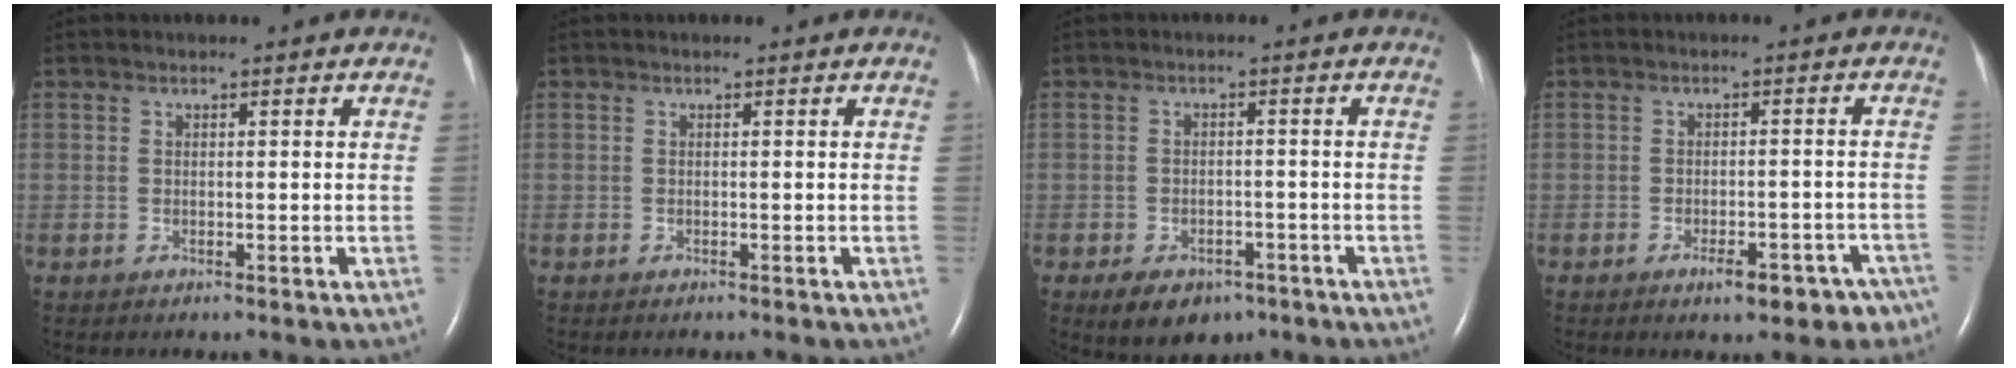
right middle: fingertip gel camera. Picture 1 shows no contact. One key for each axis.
{"total": 0.6, "fx": -0.5, "fy": 0.1, "fz": 0.2, "tx": -0.009, "ty": -0.002, "tz": -0.008}
{"total": 7.1, "fx": -4.6, "fy": 4.4, "fz": 3.3, "tx": -0.053, "ty": 0.003, "tz": -0.061}
{"total": 7.2, "fx": -5.3, "fy": 3.0, "fz": 3.9, "tx": -0.032, "ty": 0.016, "tz": -0.065}